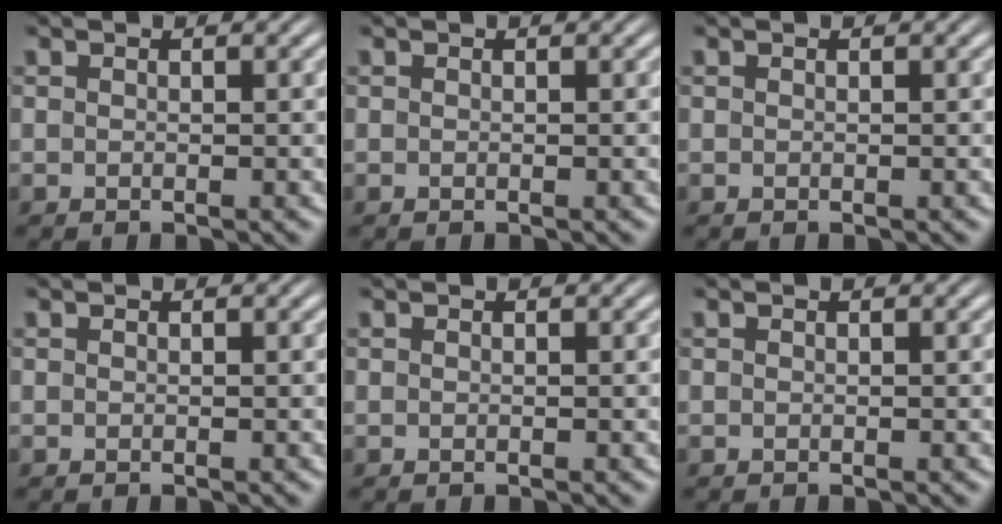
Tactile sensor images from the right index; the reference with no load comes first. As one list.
[{"total": 0.0}, {"total": 0.0}, {"total": 0.0}, {"total": 0.0}, {"total": 0.0}]